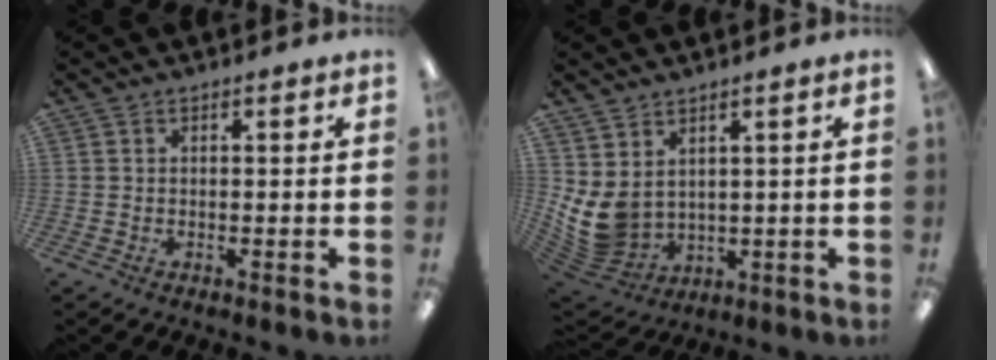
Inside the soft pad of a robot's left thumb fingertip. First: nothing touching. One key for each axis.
{"total": 7.7, "fx": 2.4, "fy": 5.6, "fz": 4.6, "tx": -0.130, "ty": -0.021, "tz": 0.049}